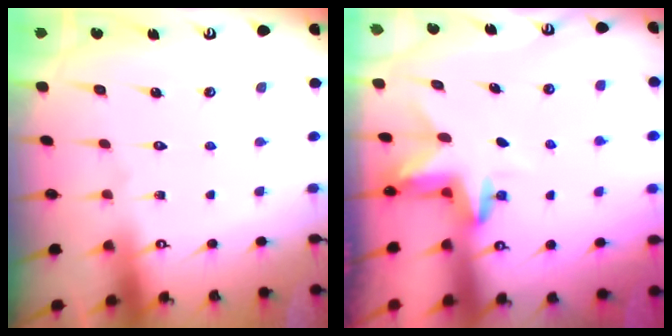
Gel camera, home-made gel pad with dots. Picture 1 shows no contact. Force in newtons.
{"total": 3.4, "press": 3.4, "slide": 0.3}